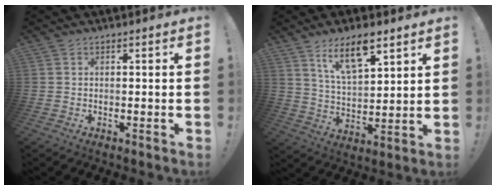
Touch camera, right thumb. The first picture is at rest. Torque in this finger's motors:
{"motor_torque": [1.19, 1.28, 0.23, 0.36, 0.17]}